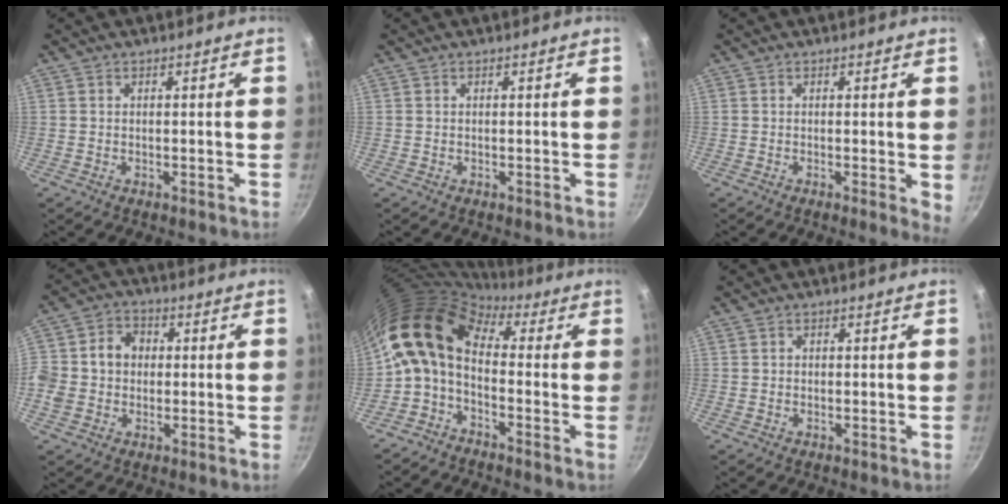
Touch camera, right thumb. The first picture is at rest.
{"total": 0.0}
{"total": 2.8, "force": [0.2, 0.8, 2.7], "torque": [-0.028, -0.007, -0.001]}
{"total": 9.5, "force": [0.5, 8.2, 4.7], "torque": [-0.058, 0.014, -0.009]}
{"total": 11.8, "force": [0.1, 7.4, 9.2], "torque": [-0.171, 0.030, -0.021]}
{"total": 0.8, "force": [0.0, 0.8, 0.3], "torque": [-0.002, 0.004, -0.001]}